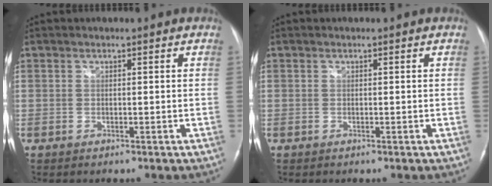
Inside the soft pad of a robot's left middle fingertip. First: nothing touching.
{"total": 0.0}